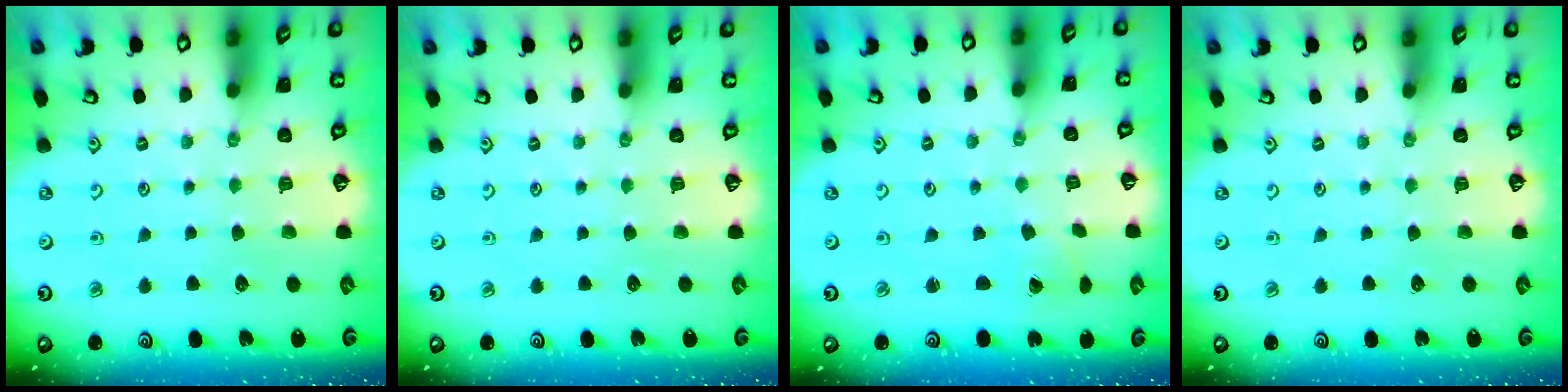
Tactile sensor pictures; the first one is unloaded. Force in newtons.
{"total": 0.0}
{"total": 1.7, "press": 1.7, "slide": 0.3}
{"total": 0.0}